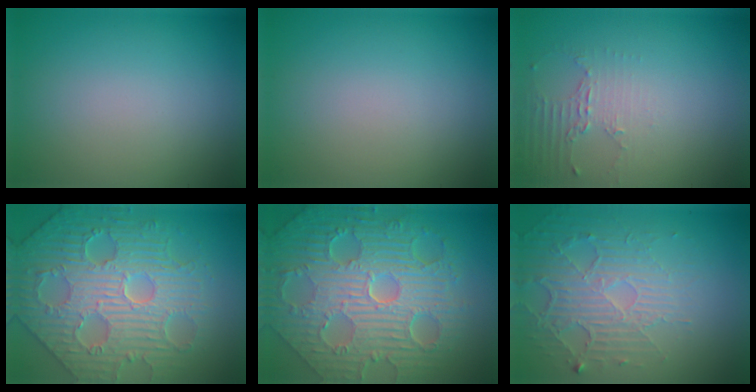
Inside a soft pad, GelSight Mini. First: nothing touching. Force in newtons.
{"total": 0.0}
{"total": 2.1, "press": 1.5, "slide": 1.5}
{"total": 7.2, "press": 6.0, "slide": 3.9}
{"total": 11.9, "press": 7.7, "slide": 9.0}
{"total": 5.6, "press": 3.4, "slide": 4.4}